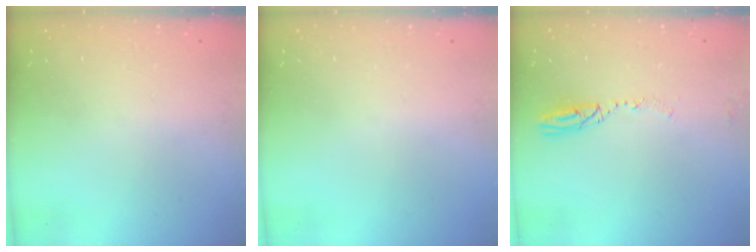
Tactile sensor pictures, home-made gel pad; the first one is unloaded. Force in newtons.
{"total": 0.0}
{"total": 3.9, "press": 3.8, "slide": 0.5}